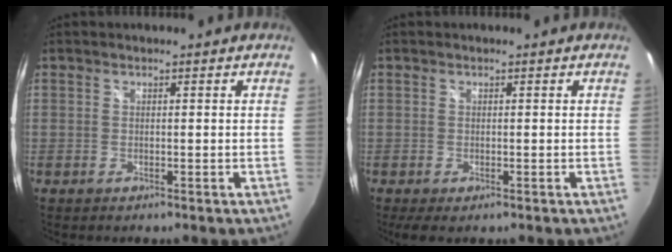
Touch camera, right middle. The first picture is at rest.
{"total": 1.9, "force": [-0.8, 0.6, 1.6], "torque": [-0.031, -0.008, -0.008]}